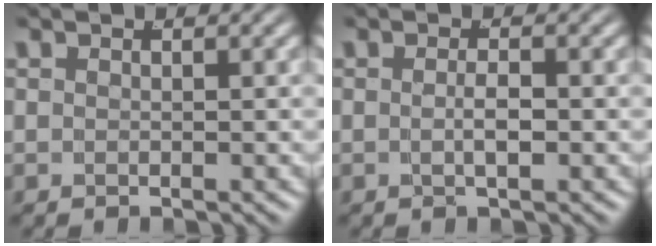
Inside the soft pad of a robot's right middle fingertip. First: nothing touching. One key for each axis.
{"total": 1.5, "fx": -0.5, "fy": 0.0, "fz": 1.4, "tx": -0.025, "ty": -0.006, "tz": -0.005}